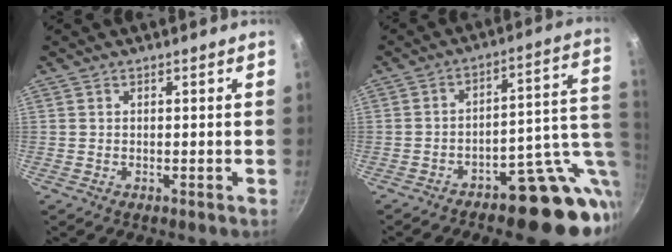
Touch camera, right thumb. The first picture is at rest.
{"total": 16.9, "force": [-5.1, 8.1, 13.9], "torque": [-0.118, 0.031, -0.063]}